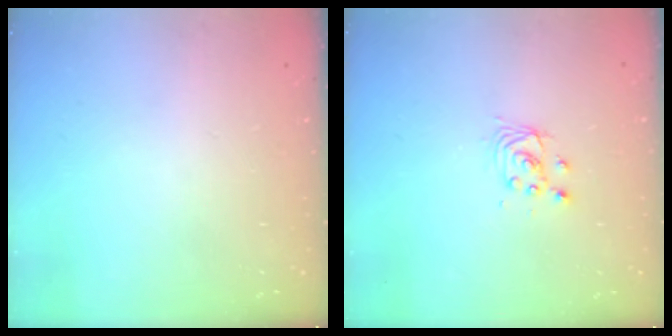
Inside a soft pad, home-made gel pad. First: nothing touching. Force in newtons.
{"total": 3.3, "press": 3.3, "slide": 0.3}